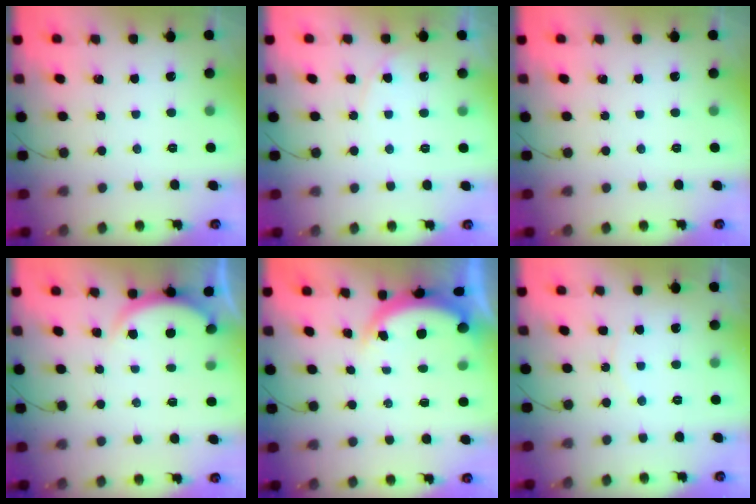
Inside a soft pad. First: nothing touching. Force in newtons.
{"total": 5.5, "press": 5.5, "slide": 0.5}
{"total": 0.0}
{"total": 2.2, "press": 2.2, "slide": 0.6}
{"total": 5.0, "press": 4.8, "slide": 1.2}
{"total": 3.9, "press": 3.7, "slide": 1.4}